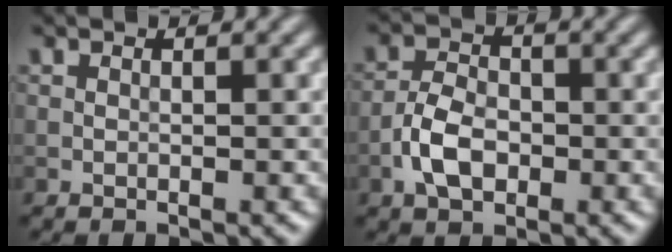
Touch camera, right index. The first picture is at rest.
{"total": 3.9, "force": [-1.4, 2.4, 2.7], "torque": [-0.049, 0.005, -0.033]}